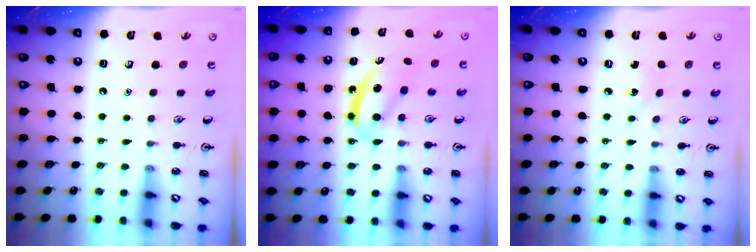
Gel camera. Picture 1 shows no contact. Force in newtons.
{"total": 5.9, "press": 5.8, "slide": 0.8}
{"total": 2.8, "press": 2.6, "slide": 1.0}